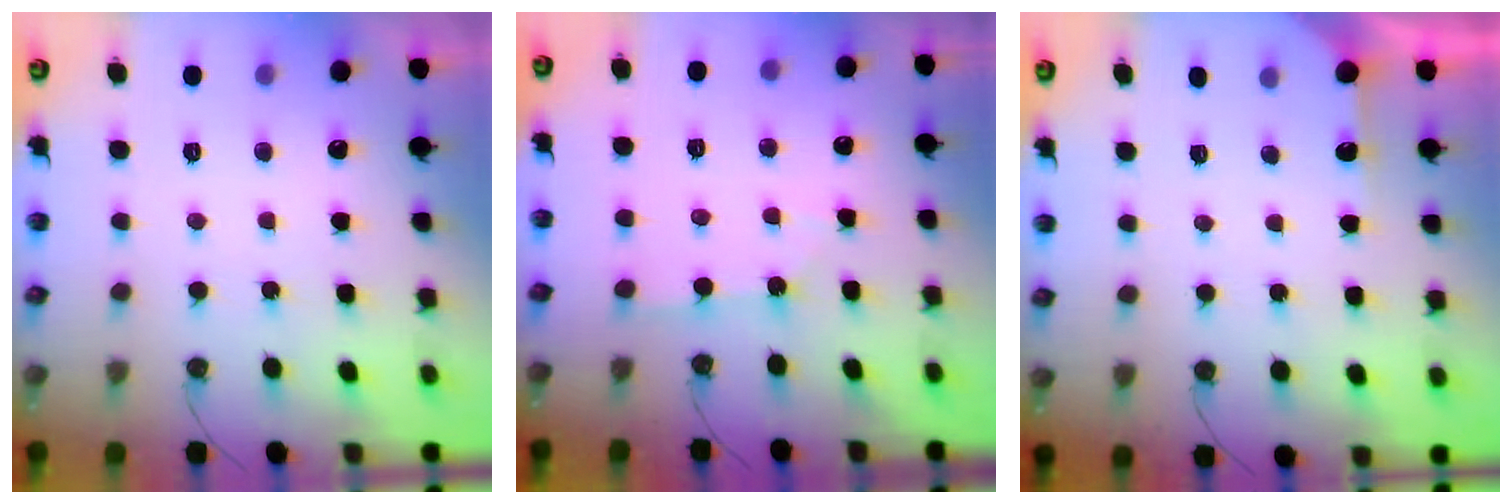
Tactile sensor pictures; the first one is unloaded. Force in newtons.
{"total": 1.0, "press": 1.0, "slide": 0.1}
{"total": 3.8, "press": 3.8, "slide": 0.4}